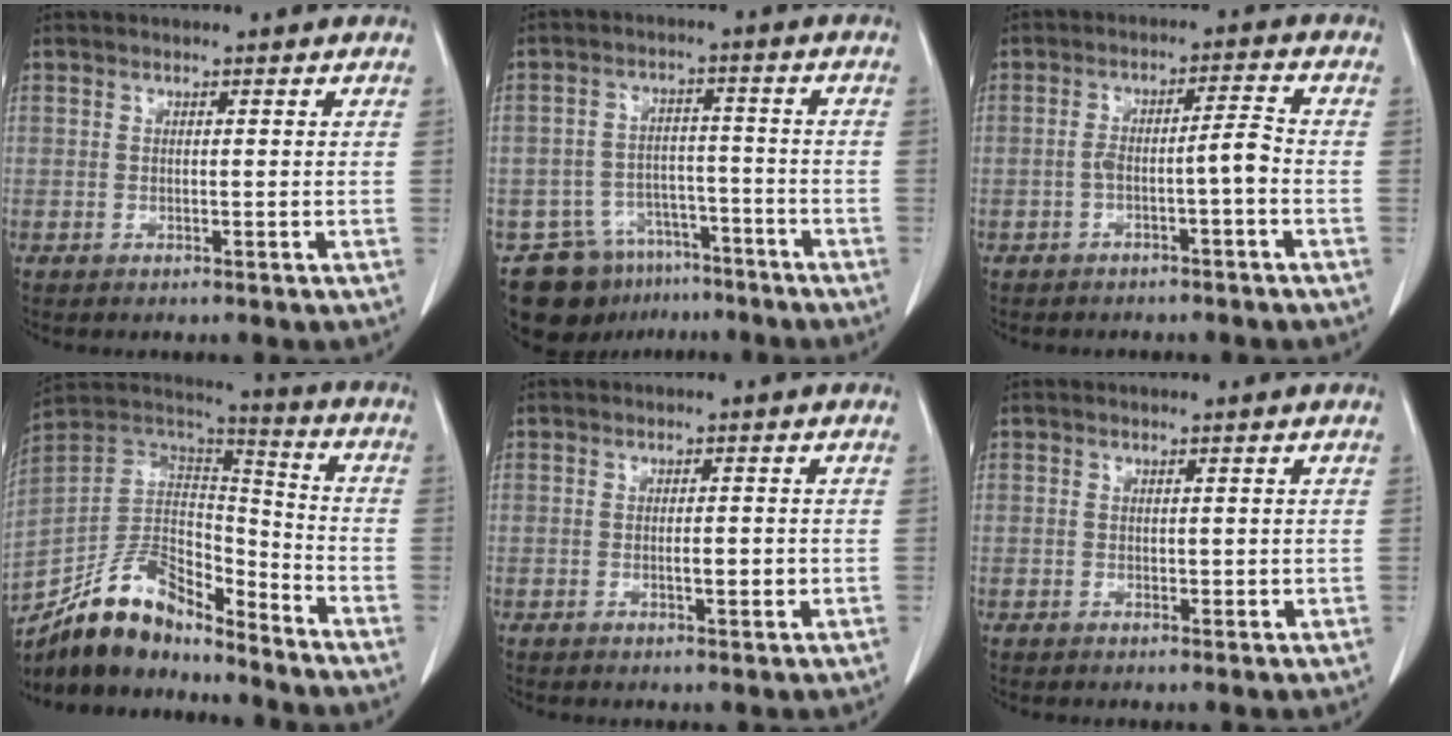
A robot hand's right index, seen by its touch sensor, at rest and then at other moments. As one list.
[{"total": 10.7, "force": [-7.3, 7.3, 2.8], "torque": [-0.043, 0.024, -0.110]}, {"total": 4.4, "force": [-1.6, 0.3, 4.1], "torque": [-0.072, 0.020, -0.024]}, {"total": 15.6, "force": [-13.6, 5.3, 5.5], "torque": [-0.095, 0.048, -0.250]}, {"total": 2.2, "force": [-0.3, 0.7, 2.1], "torque": [-0.036, -0.001, -0.003]}, {"total": 1.1, "force": [0.1, 0.8, 0.8], "torque": [-0.009, -0.002, 0.004]}]